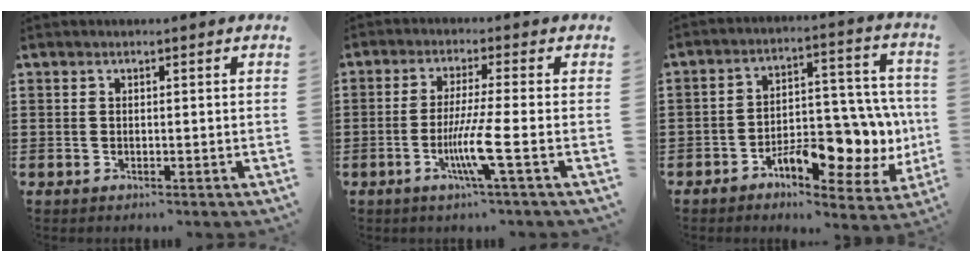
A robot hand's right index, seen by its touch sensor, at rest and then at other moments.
{"total": 7.0, "force": [-2.4, -0.4, 6.5], "torque": [-0.131, -0.022, -0.048]}
{"total": 10.9, "force": [-4.1, 5.7, 8.4], "torque": [-0.109, 0.005, -0.070]}